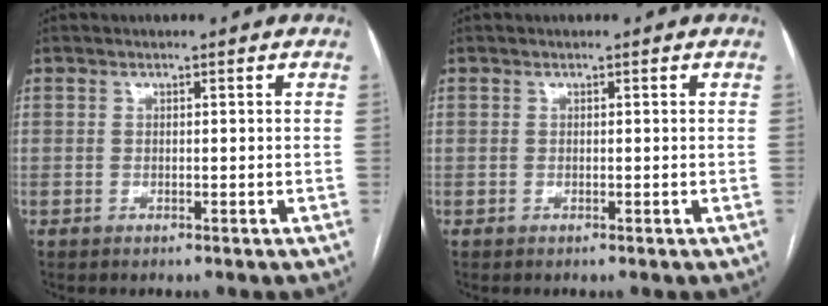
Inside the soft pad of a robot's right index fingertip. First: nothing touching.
{"total": 0.0}